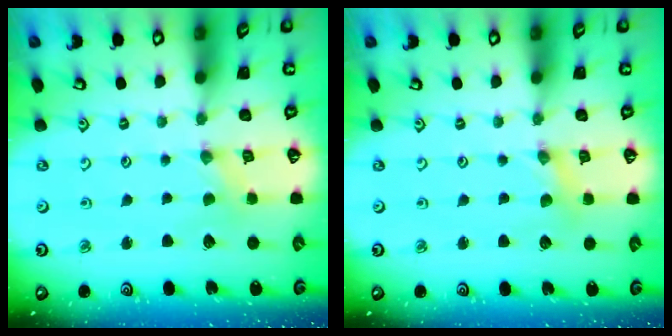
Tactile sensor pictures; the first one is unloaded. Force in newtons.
{"total": 1.4, "press": 1.4, "slide": 0.2}